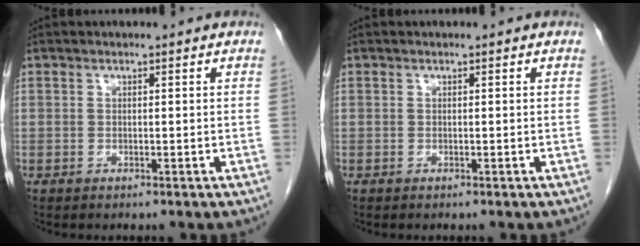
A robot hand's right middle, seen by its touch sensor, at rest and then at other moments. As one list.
[{"total": 0.0}]